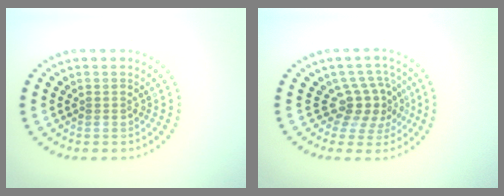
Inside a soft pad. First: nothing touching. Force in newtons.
{"total": 3.5, "press": 2.6, "slide": 2.3}